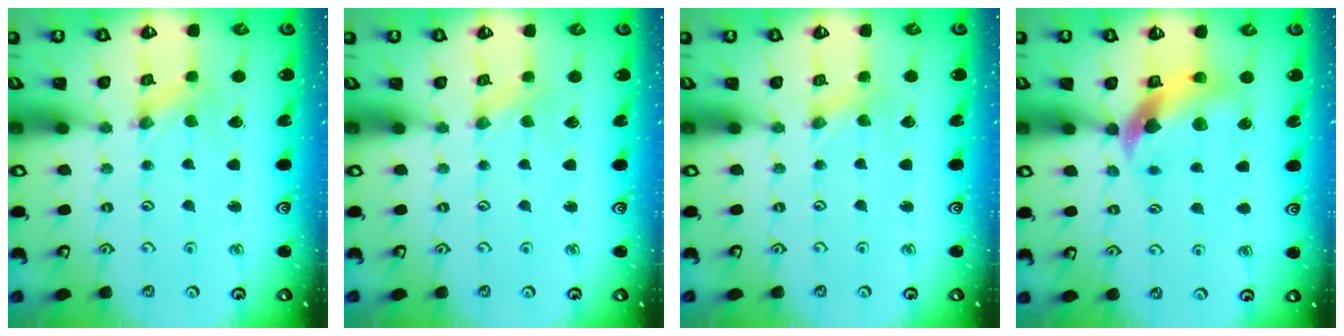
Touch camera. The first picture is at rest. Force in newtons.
{"total": 0.0}
{"total": 0.8, "press": 0.8, "slide": 0.2}
{"total": 10.2, "press": 10.1, "slide": 1.6}